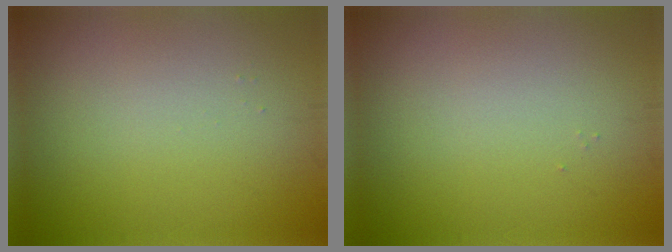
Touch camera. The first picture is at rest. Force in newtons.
{"total": 0.0}